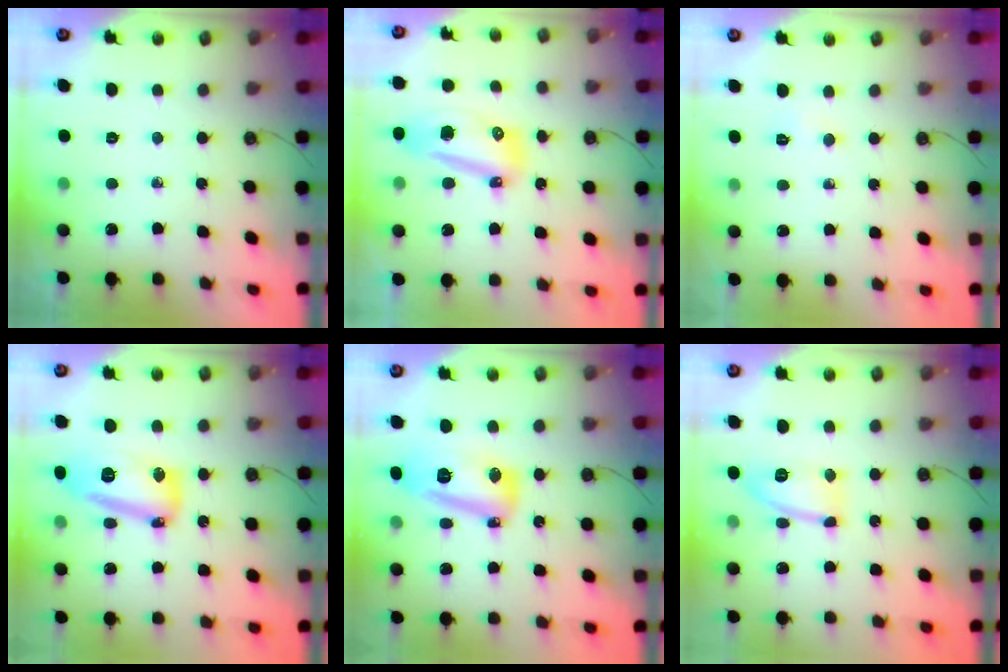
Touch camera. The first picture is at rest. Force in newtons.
{"total": 12.2, "press": 12.1, "slide": 1.2}
{"total": 2.8, "press": 2.8, "slide": 0.4}
{"total": 13.9, "press": 13.8, "slide": 1.2}
{"total": 13.7, "press": 13.7, "slide": 1.4}
{"total": 12.1, "press": 12.1, "slide": 0.8}